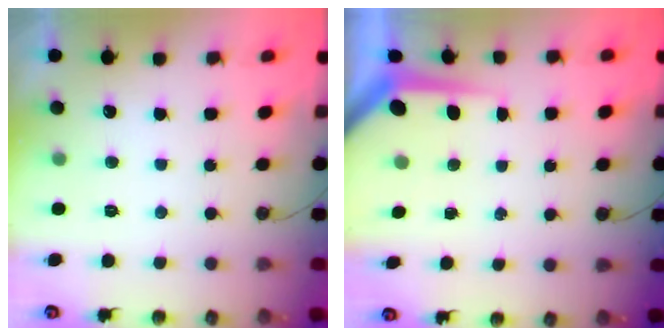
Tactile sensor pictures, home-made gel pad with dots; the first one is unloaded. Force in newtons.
{"total": 5.6, "press": 5.6, "slide": 0.4}